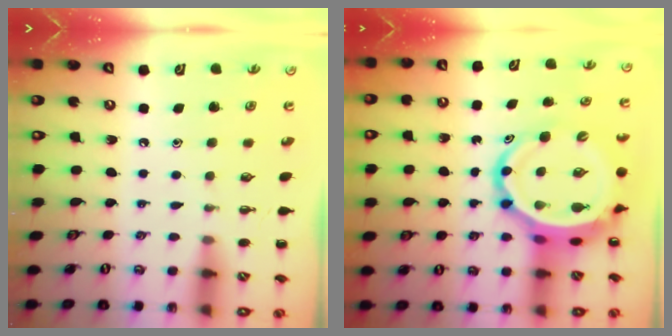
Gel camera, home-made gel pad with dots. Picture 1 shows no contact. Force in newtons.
{"total": 9.1, "press": 8.7, "slide": 2.5}